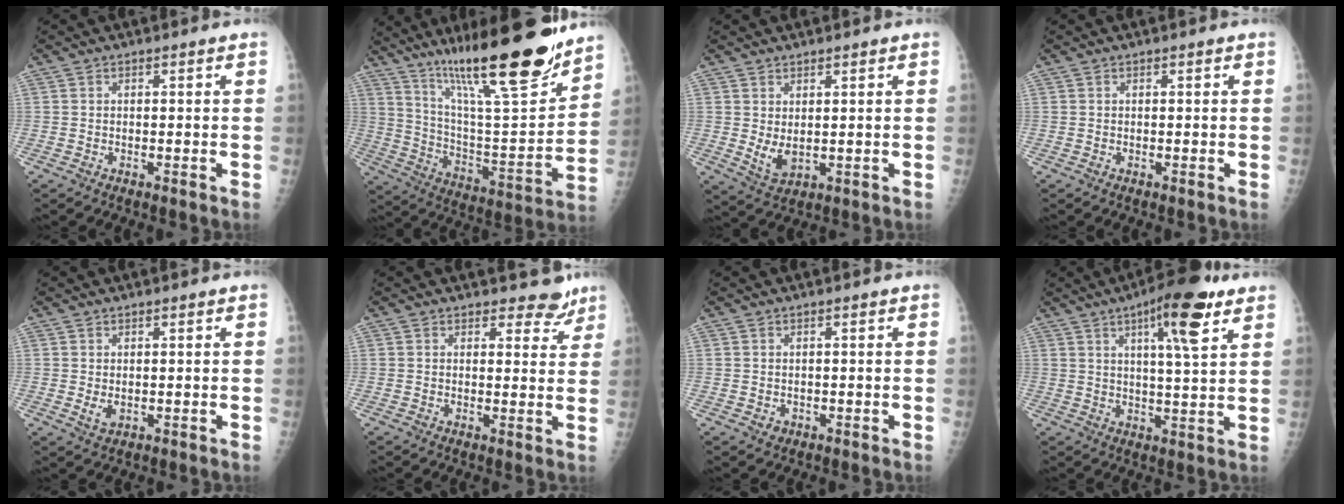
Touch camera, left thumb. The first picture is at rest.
{"total": 25.6, "force": [18.3, 4.3, 17.5], "torque": [-0.262, -0.085, 0.310]}
{"total": 4.6, "force": [1.0, 2.5, 3.7], "torque": [-0.062, -0.016, 0.029]}
{"total": 0.0}
{"total": 2.4, "force": [0.3, 1.5, 1.9], "torque": [-0.029, -0.008, 0.011]}
{"total": 4.6, "force": [3.9, 2.2, 0.8], "torque": [0.018, -0.029, 0.041]}
{"total": 1.0, "force": [-0.1, 0.9, 0.3], "torque": [-0.004, 0.000, 0.004]}
{"total": 12.2, "force": [6.4, 2.6, 10.0], "torque": [-0.139, -0.027, 0.091]}